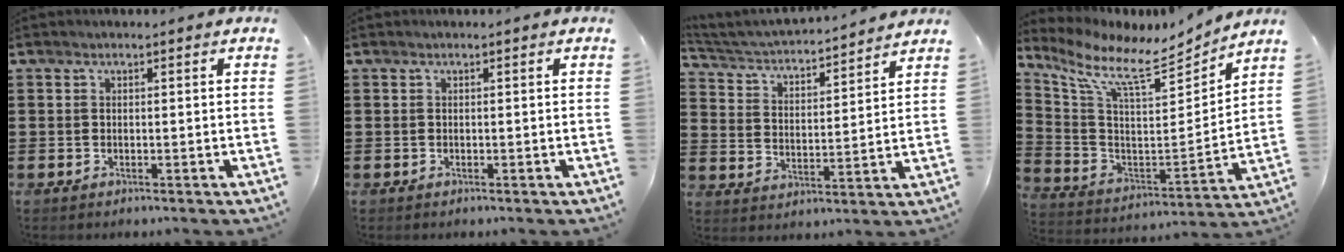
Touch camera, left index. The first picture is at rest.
{"total": 0.0}
{"total": 3.1, "force": [3.1, 0.0, 0.6], "torque": [-0.034, -0.030, 0.043]}
{"total": 9.7, "force": [8.0, 1.7, 5.3], "torque": [-0.137, -0.061, 0.130]}